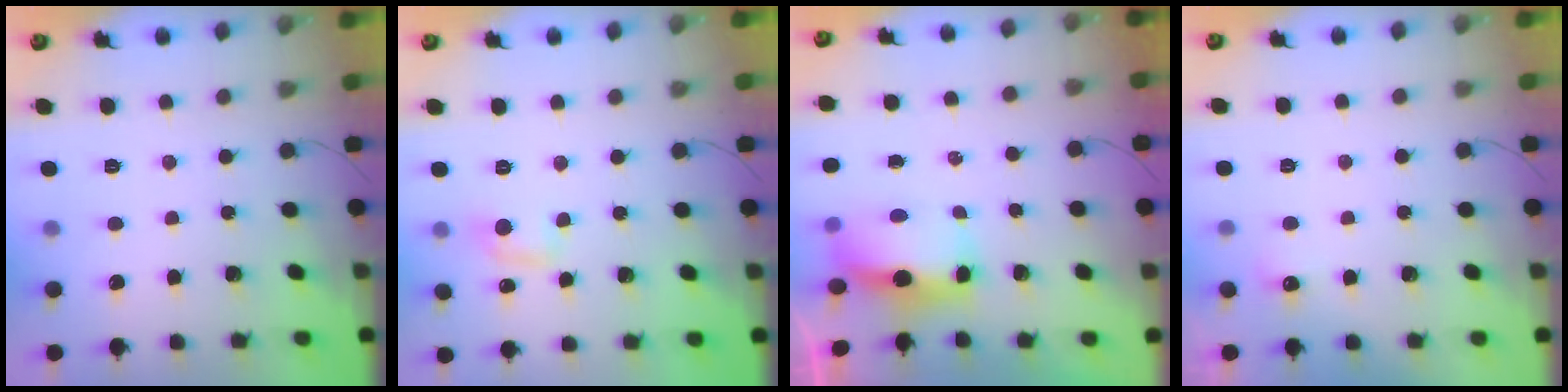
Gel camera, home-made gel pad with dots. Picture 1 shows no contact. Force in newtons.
{"total": 5.5, "press": 5.2, "slide": 1.7}
{"total": 10.2, "press": 8.2, "slide": 6.1}
{"total": 4.8, "press": 4.7, "slide": 1.1}